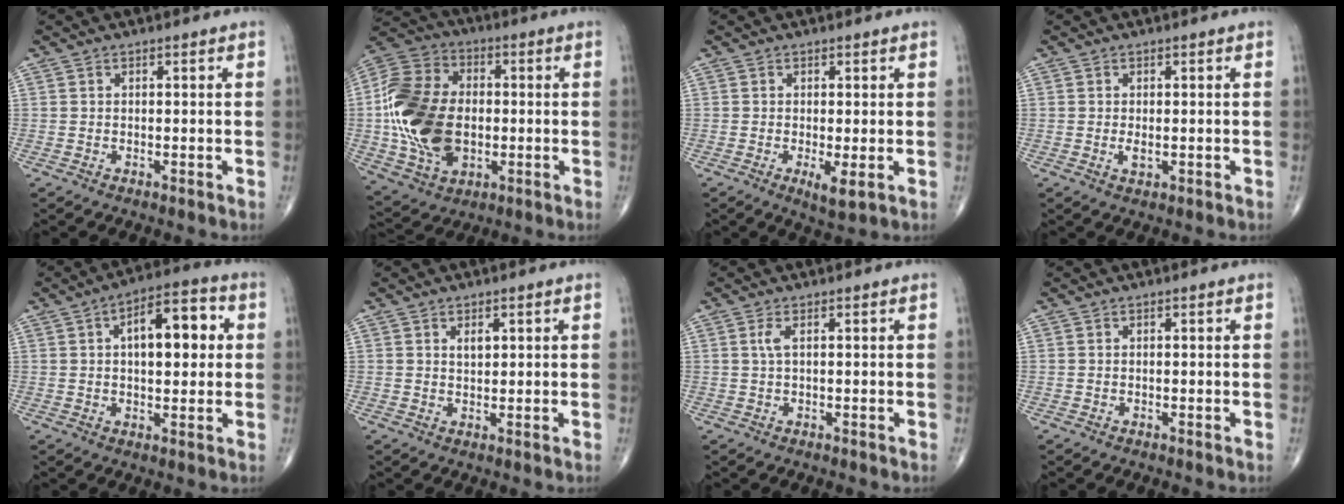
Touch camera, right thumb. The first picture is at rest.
{"total": 20.9, "force": [-0.9, 14.1, 15.4], "torque": [-0.299, 0.010, -0.012]}
{"total": 3.3, "force": [-0.7, 0.8, 3.2], "torque": [-0.058, -0.013, -0.011]}
{"total": 1.6, "force": [-0.2, 0.7, 1.4], "torque": [-0.025, -0.004, -0.002]}
{"total": 12.1, "force": [2.4, 5.7, 10.4], "torque": [-0.130, 0.017, 0.031]}
{"total": 2.1, "force": [0.9, 1.1, 1.5], "torque": [-0.019, -0.006, 0.017]}
{"total": 1.5, "force": [0.4, 0.3, 1.5], "torque": [-0.044, 0.006, 0.012]}
{"total": 0.0}